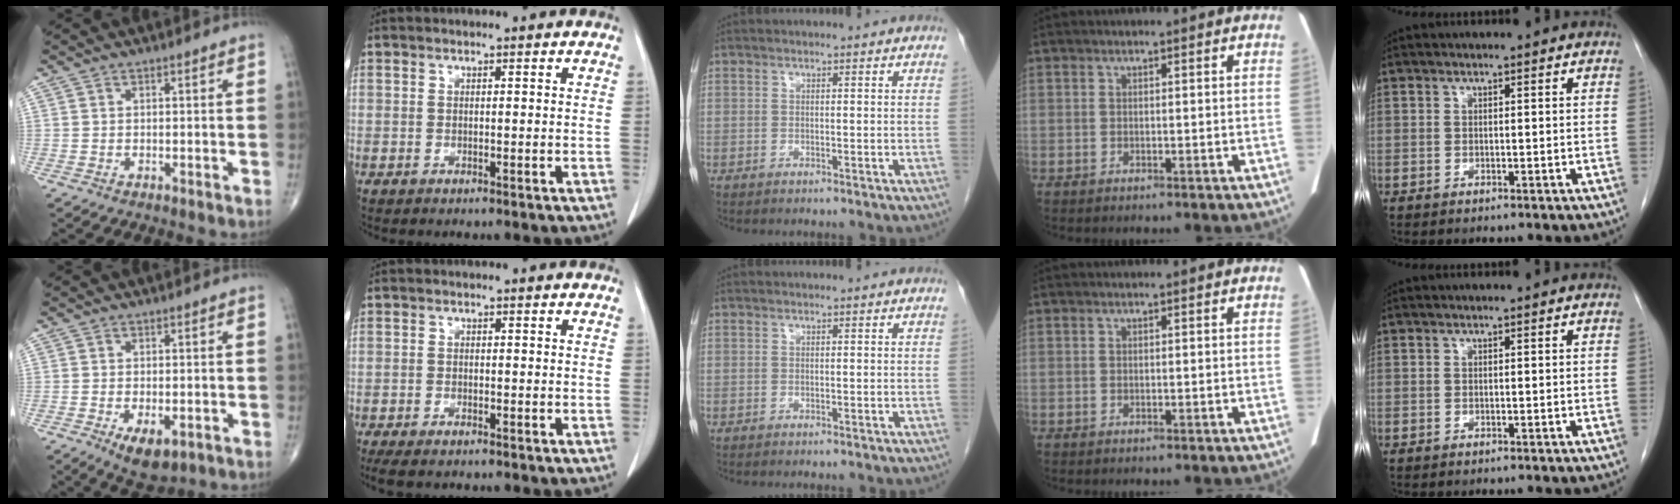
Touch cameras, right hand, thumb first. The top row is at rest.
{"thumb": {"total": 6.6, "force": [-2.7, 3.3, 5.1], "torque": [-0.078, -0.002, -0.032]}, "index": {"total": 4.3, "force": [-3.5, 1.3, 2.2], "torque": [-0.037, -0.011, -0.055]}}